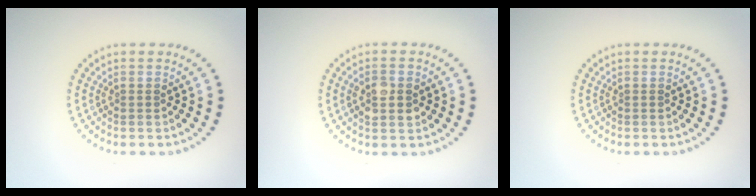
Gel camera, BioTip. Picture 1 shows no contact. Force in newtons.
{"total": 2.7, "press": 2.7, "slide": 0.1}
{"total": 0.0}